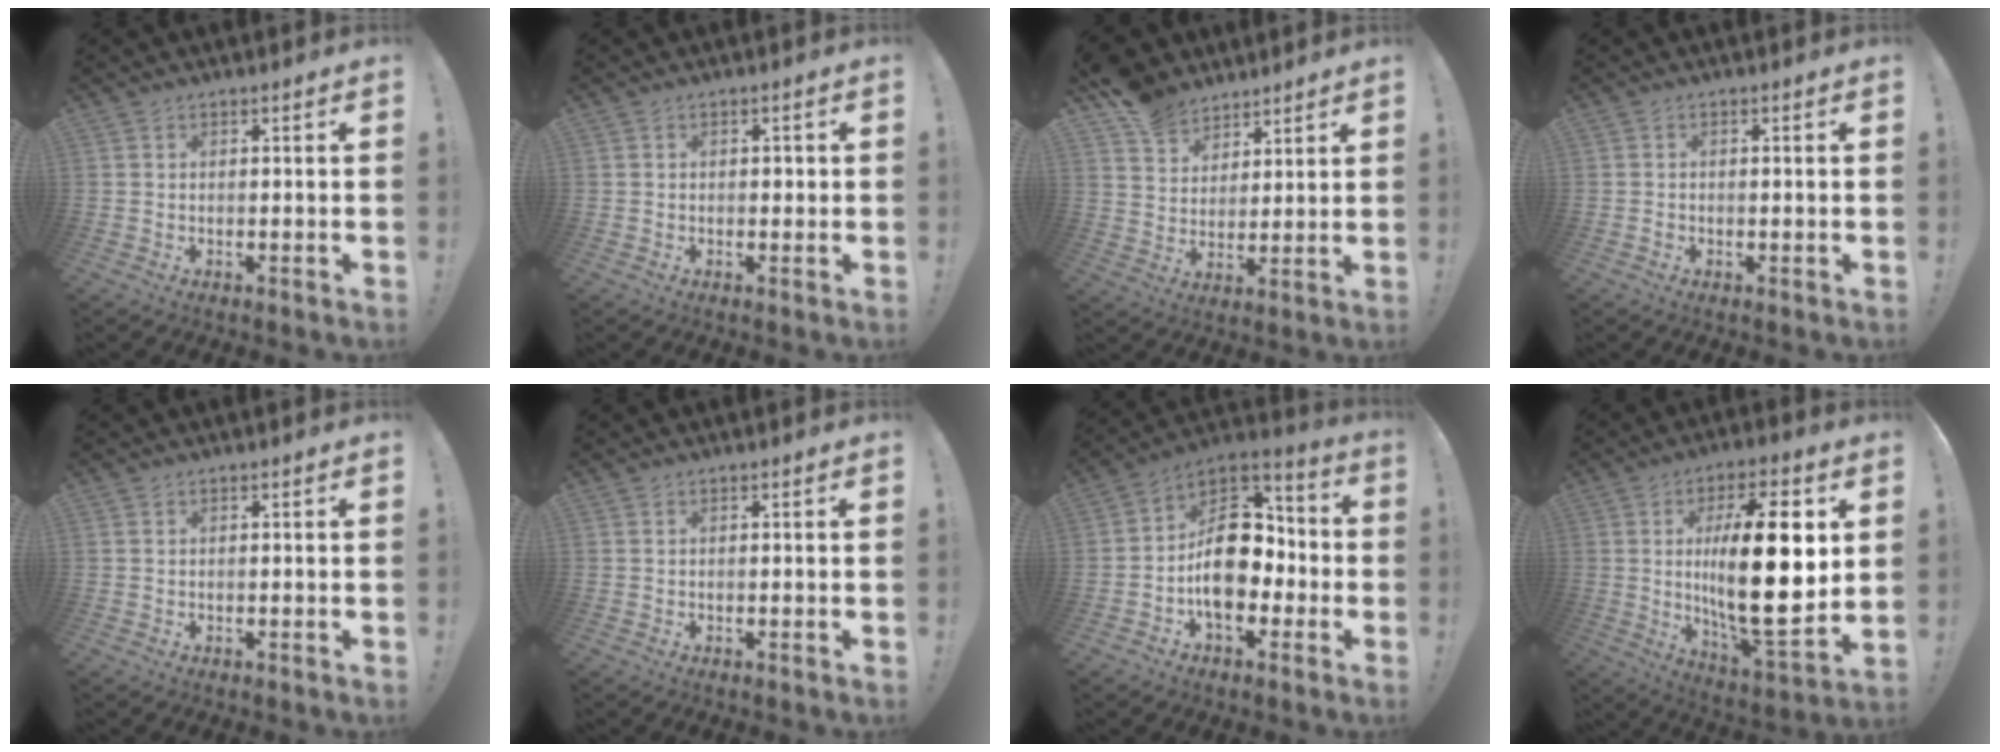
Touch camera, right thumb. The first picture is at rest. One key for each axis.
{"total": 1.3, "fx": 0.0, "fy": 1.1, "fz": 0.6, "tx": -0.002, "ty": 0.001, "tz": -0.003}
{"total": 10.7, "fx": 8.1, "fy": 6.5, "fz": 2.3, "tx": -0.045, "ty": -0.058, "tz": 0.162}
{"total": 0.9, "fx": -0.4, "fy": 0.5, "fz": 0.6, "tx": -0.009, "ty": 0.003, "tz": -0.006}
{"total": 0.0}
{"total": 0.0}
{"total": 16.8, "fx": -2.9, "fy": 12.0, "fz": 11.3, "tx": -0.168, "ty": 0.019, "tz": -0.041}
{"total": 24.5, "fx": 3.2, "fy": 8.3, "fz": 22.9, "tx": -0.377, "ty": -0.021, "tz": 0.048}